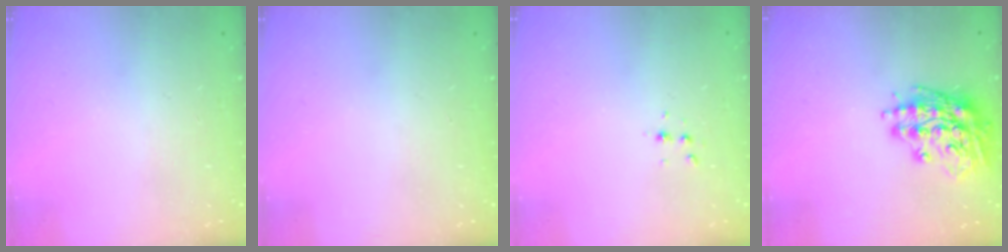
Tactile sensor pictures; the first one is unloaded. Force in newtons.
{"total": 0.0}
{"total": 3.8, "press": 3.7, "slide": 1.1}
{"total": 16.1, "press": 15.9, "slide": 2.1}